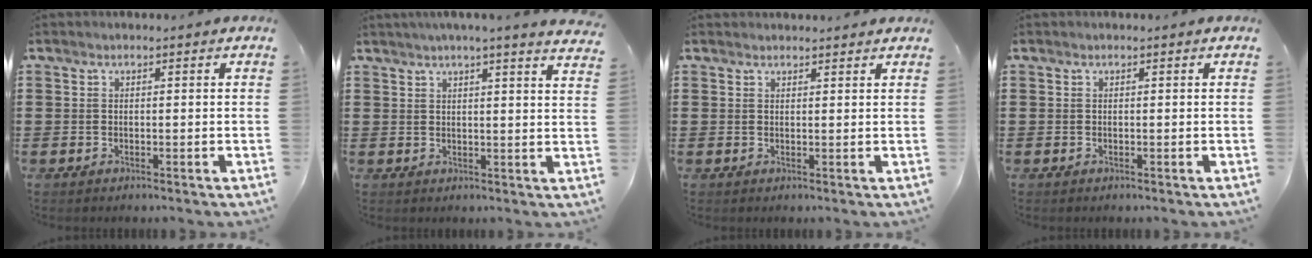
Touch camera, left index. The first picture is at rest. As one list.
[{"total": 3.5, "force": [3.0, -0.8, 1.6], "torque": [-0.038, -0.013, 0.052]}, {"total": 1.2, "force": [1.2, 0.1, 0.1], "torque": [-0.003, 0.000, 0.024]}, {"total": 0.0}]